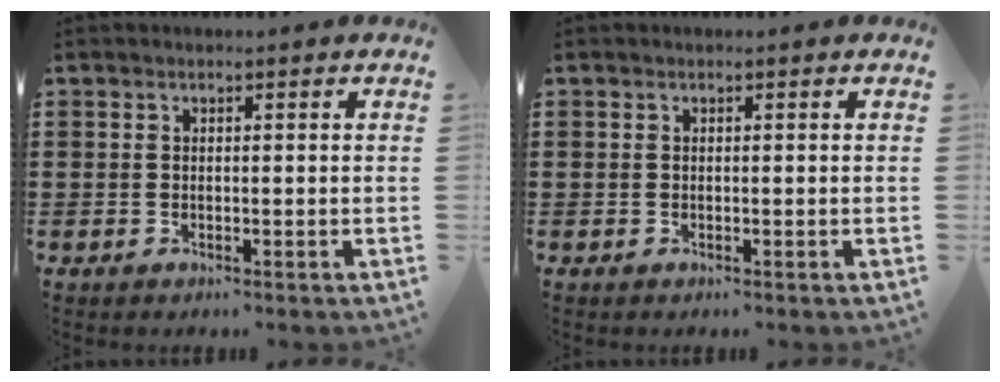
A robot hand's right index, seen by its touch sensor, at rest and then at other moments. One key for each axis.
{"total": 0.0}